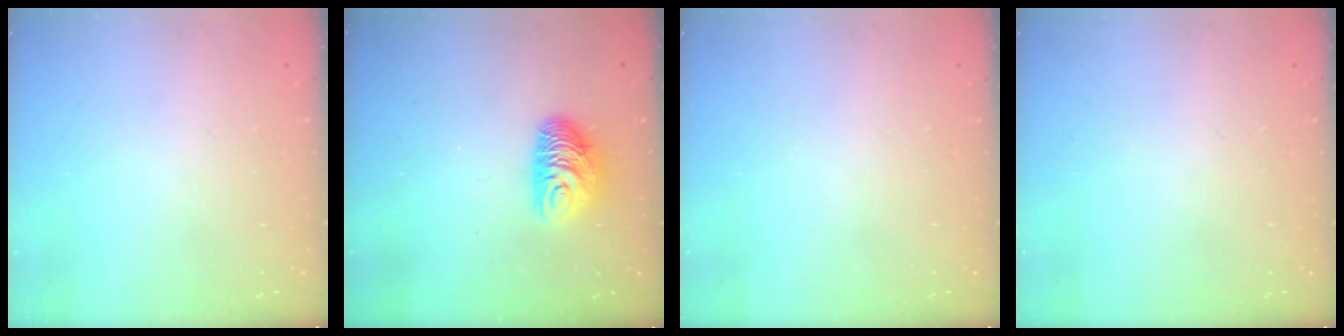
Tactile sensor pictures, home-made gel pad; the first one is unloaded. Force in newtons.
{"total": 9.3, "press": 9.2, "slide": 0.6}
{"total": 0.0}
{"total": 0.0}